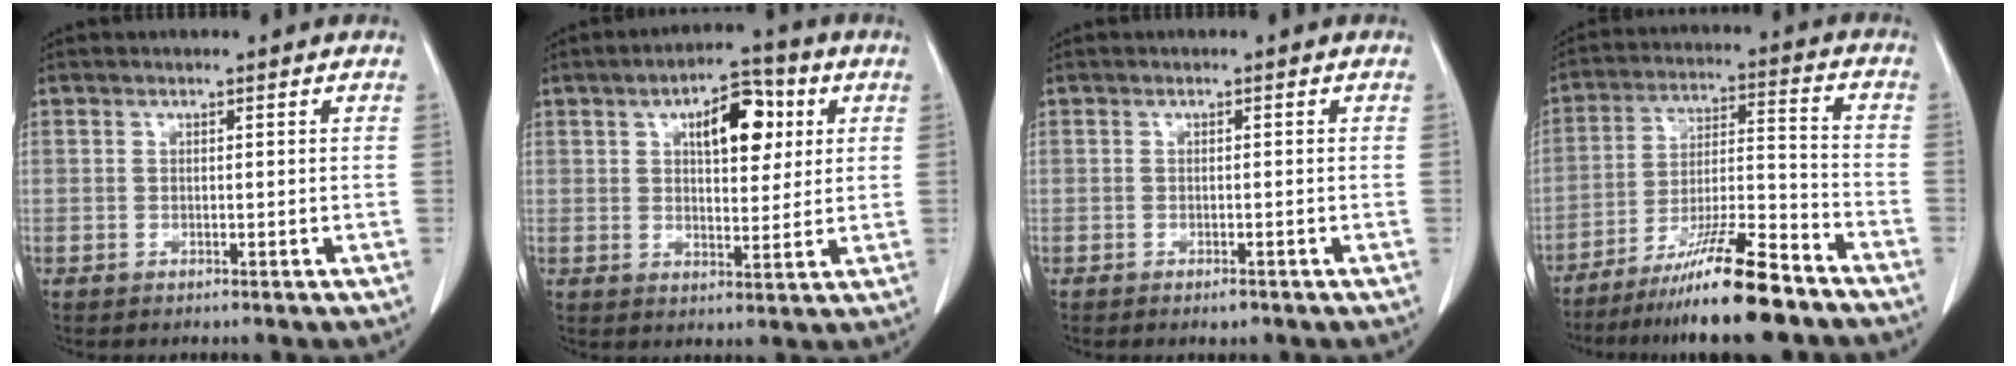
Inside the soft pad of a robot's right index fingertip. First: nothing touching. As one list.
[{"total": 9.1, "force": [3.2, 4.0, 7.5], "torque": [-0.109, 0.019, 0.048]}, {"total": 1.2, "force": [-0.9, 0.3, 0.8], "torque": [-0.012, -0.001, -0.009]}, {"total": 14.3, "force": [-11.1, 0.4, 9.1], "torque": [-0.157, -0.012, -0.188]}]